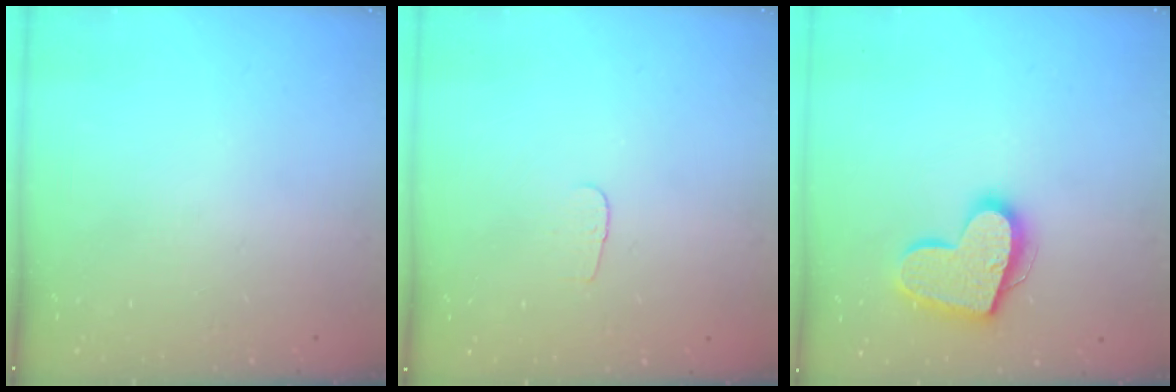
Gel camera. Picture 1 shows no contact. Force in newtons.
{"total": 2.9, "press": 2.8, "slide": 0.3}
{"total": 16.4, "press": 16.4, "slide": 1.2}